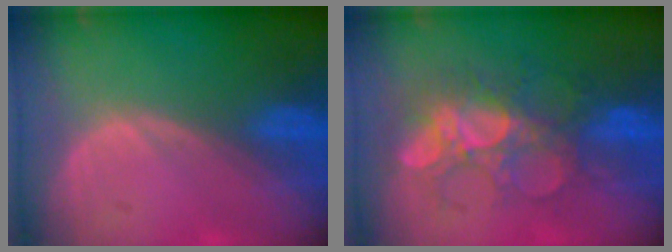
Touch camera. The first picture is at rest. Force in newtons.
{"total": 9.1, "press": 8.6, "slide": 2.9}